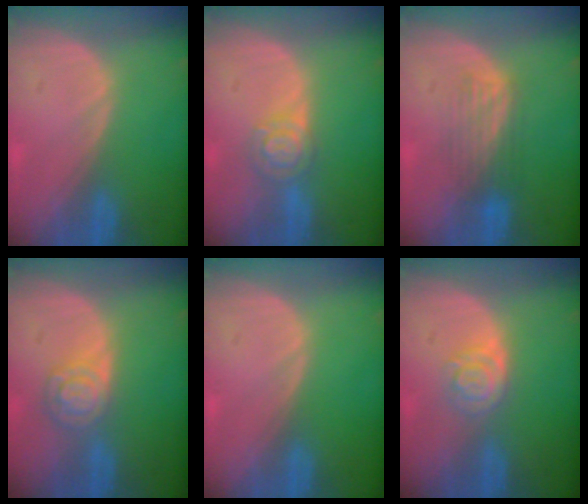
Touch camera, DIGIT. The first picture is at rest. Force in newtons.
{"total": 5.0, "press": 4.4, "slide": 2.4}
{"total": 4.2, "press": 4.2, "slide": 0.1}
{"total": 5.3, "press": 4.7, "slide": 2.6}
{"total": 0.0}
{"total": 4.2, "press": 3.7, "slide": 2.0}